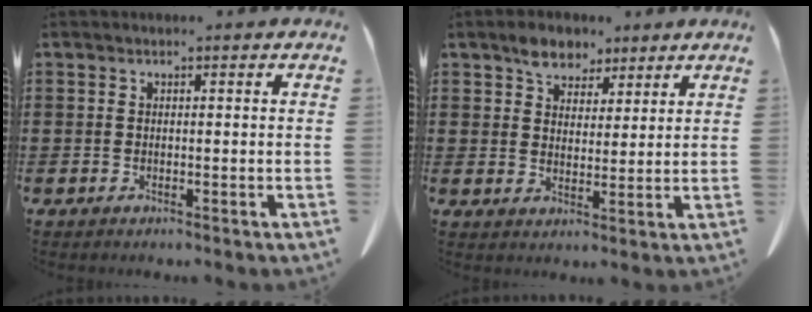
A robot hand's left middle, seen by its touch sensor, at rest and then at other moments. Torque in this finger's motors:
{"motor_torque": [1.22, 0.92, 0.14, 0.04]}